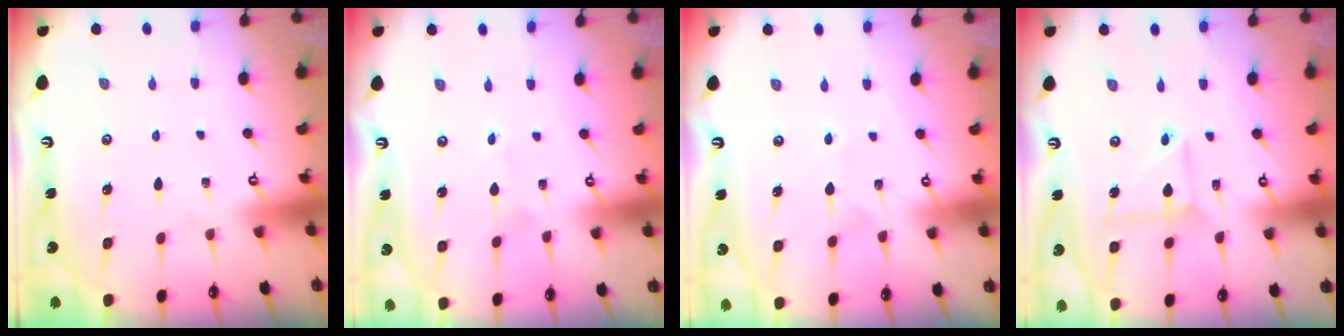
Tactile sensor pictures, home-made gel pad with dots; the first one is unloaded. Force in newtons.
{"total": 0.5, "press": 0.5, "slide": 0.0}
{"total": 2.6, "press": 2.4, "slide": 1.0}
{"total": 6.2, "press": 6.2, "slide": 0.6}